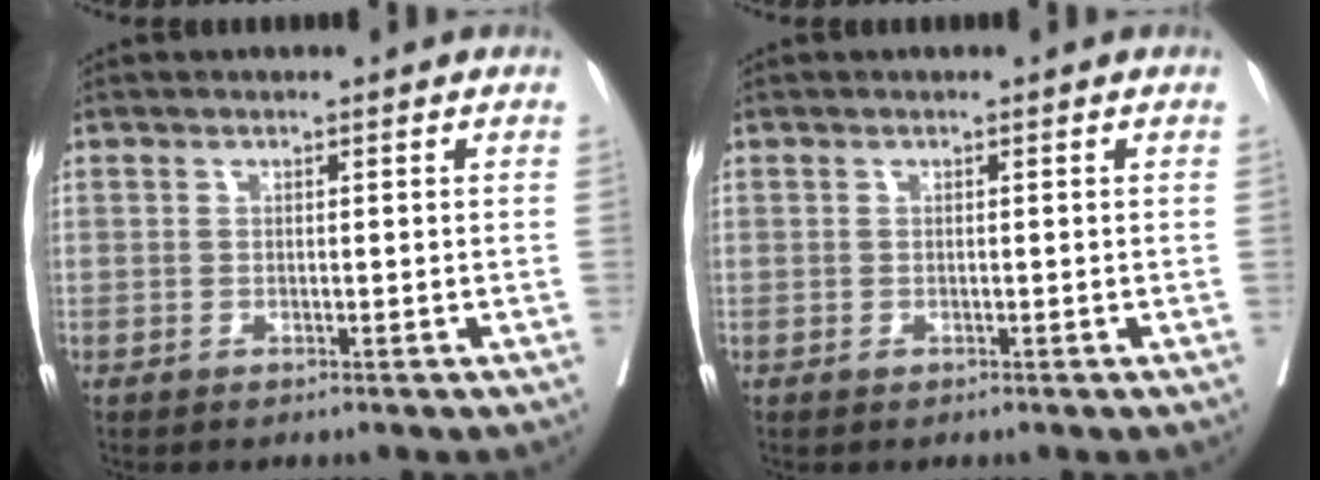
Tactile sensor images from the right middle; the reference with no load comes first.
{"total": 0.0}